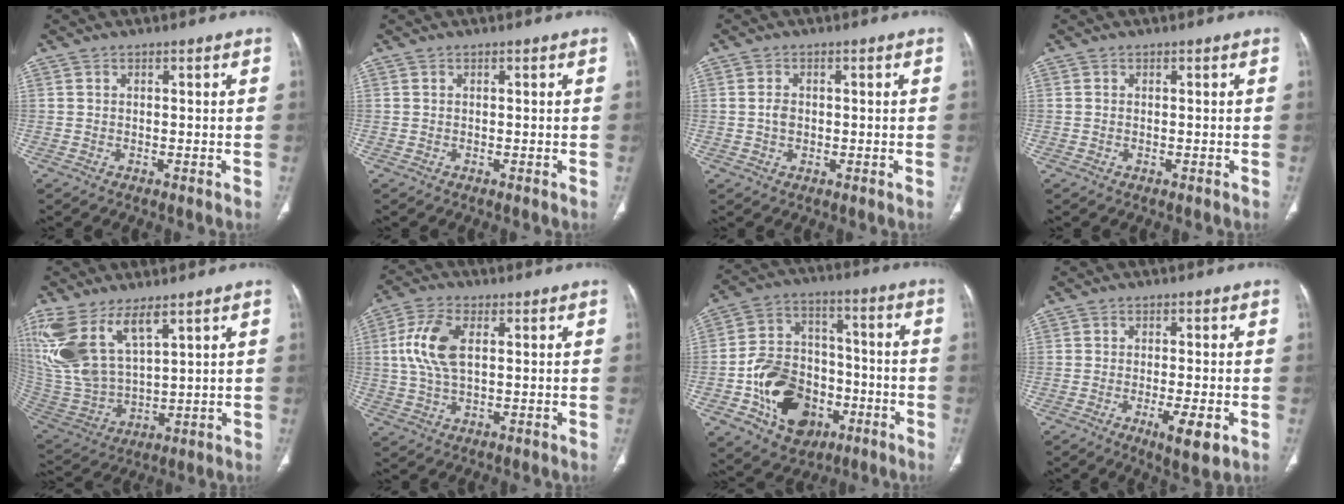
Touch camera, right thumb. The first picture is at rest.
{"total": 0.0}
{"total": 2.4, "force": [0.0, 1.7, 1.6], "torque": [-0.027, 0.002, 0.001]}
{"total": 0.0}
{"total": 16.7, "force": [9.3, 7.4, 11.8], "torque": [-0.255, -0.033, 0.207]}
{"total": 9.2, "force": [1.7, 4.7, 7.7], "torque": [-0.173, 0.007, 0.032]}
{"total": 19.1, "force": [-6.8, 13.9, 11.2], "torque": [-0.146, 0.045, -0.103]}
{"total": 6.3, "force": [-2.3, 1.5, 5.7], "torque": [-0.093, -0.011, -0.035]}